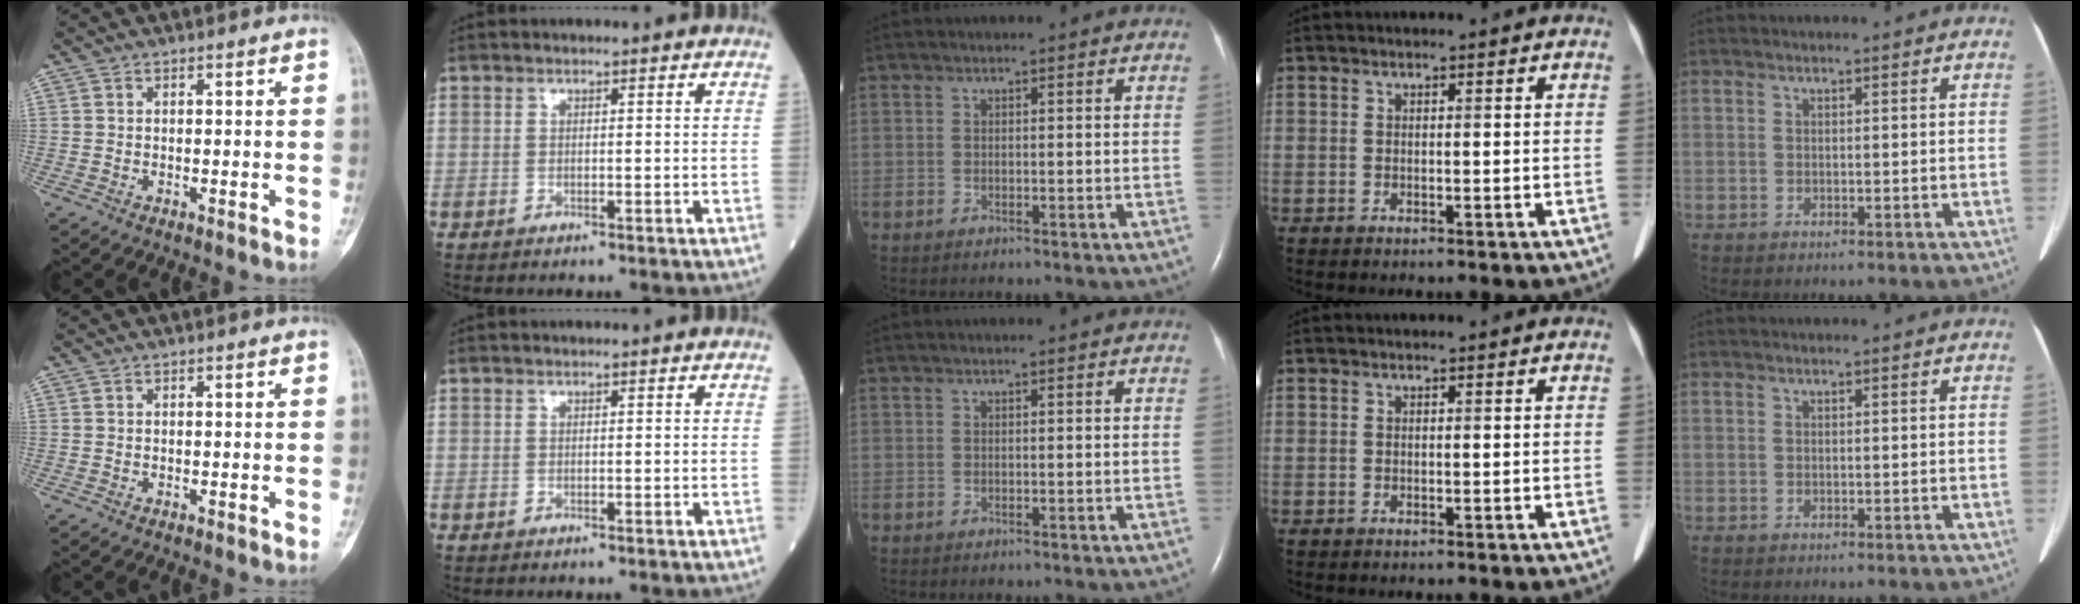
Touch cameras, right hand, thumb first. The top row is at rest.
{}